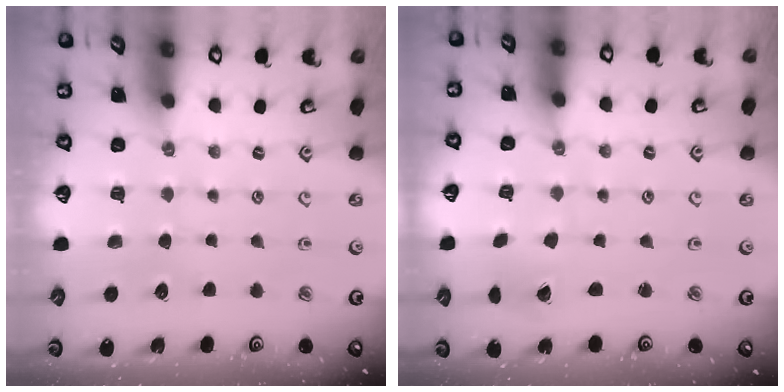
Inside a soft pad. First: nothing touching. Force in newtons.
{"total": 1.8, "press": 1.8, "slide": 0.4}